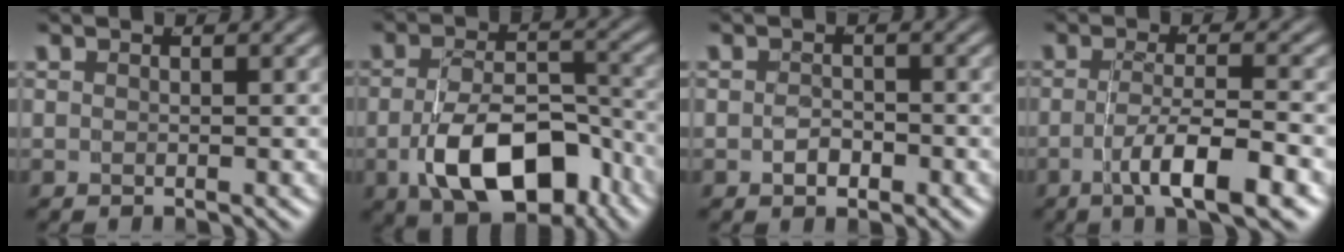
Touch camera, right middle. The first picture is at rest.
{"total": 8.8, "force": [-4.0, 4.5, 6.5], "torque": [-0.100, -0.022, -0.053]}
{"total": 1.4, "force": [-0.8, 0.9, 0.6], "torque": [-0.012, -0.004, -0.010]}
{"total": 5.5, "force": [-2.6, 1.0, 4.8], "torque": [-0.079, -0.014, -0.033]}